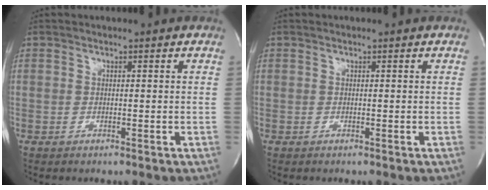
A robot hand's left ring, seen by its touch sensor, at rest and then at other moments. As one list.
[{"total": 0.0}]